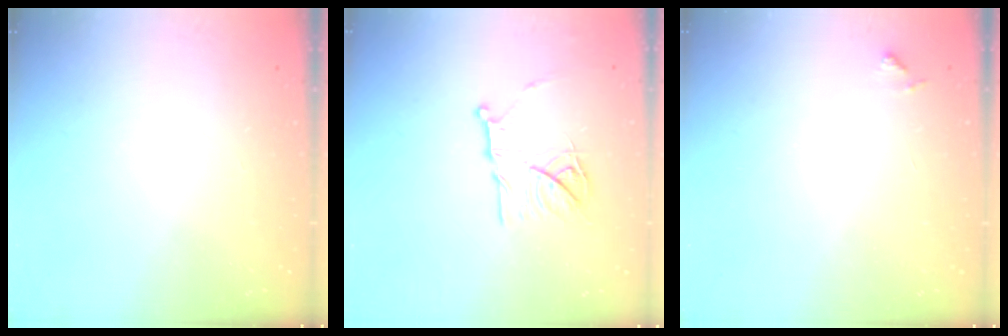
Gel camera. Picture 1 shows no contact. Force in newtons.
{"total": 14.9, "press": 14.8, "slide": 1.4}
{"total": 6.5, "press": 6.4, "slide": 0.4}